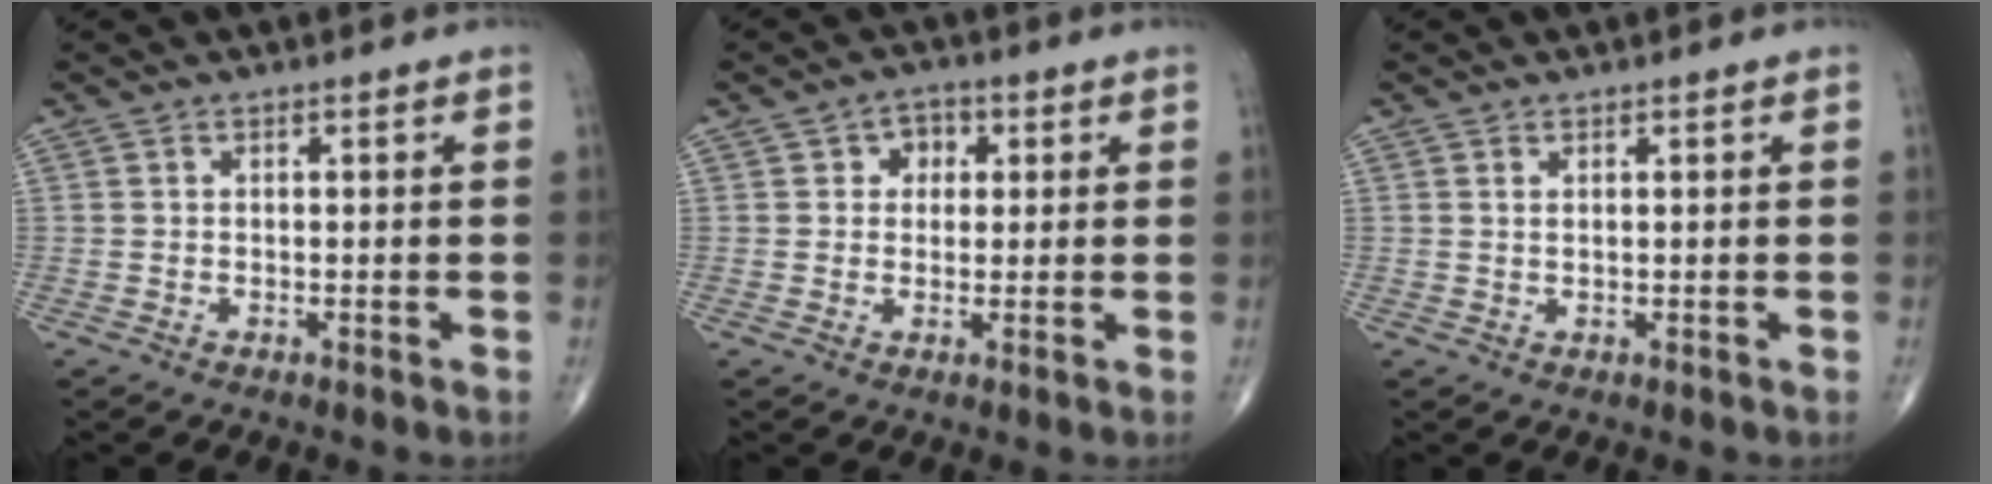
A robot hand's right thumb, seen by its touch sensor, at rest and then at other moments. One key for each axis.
{"total": 4.1, "fx": 1.2, "fy": 3.4, "fz": 2.0, "tx": 0.000, "ty": 0.002, "tz": 0.012}
{"total": 0.6, "fx": 0.3, "fy": 0.1, "fz": 0.5, "tx": -0.007, "ty": -0.004, "tz": 0.006}